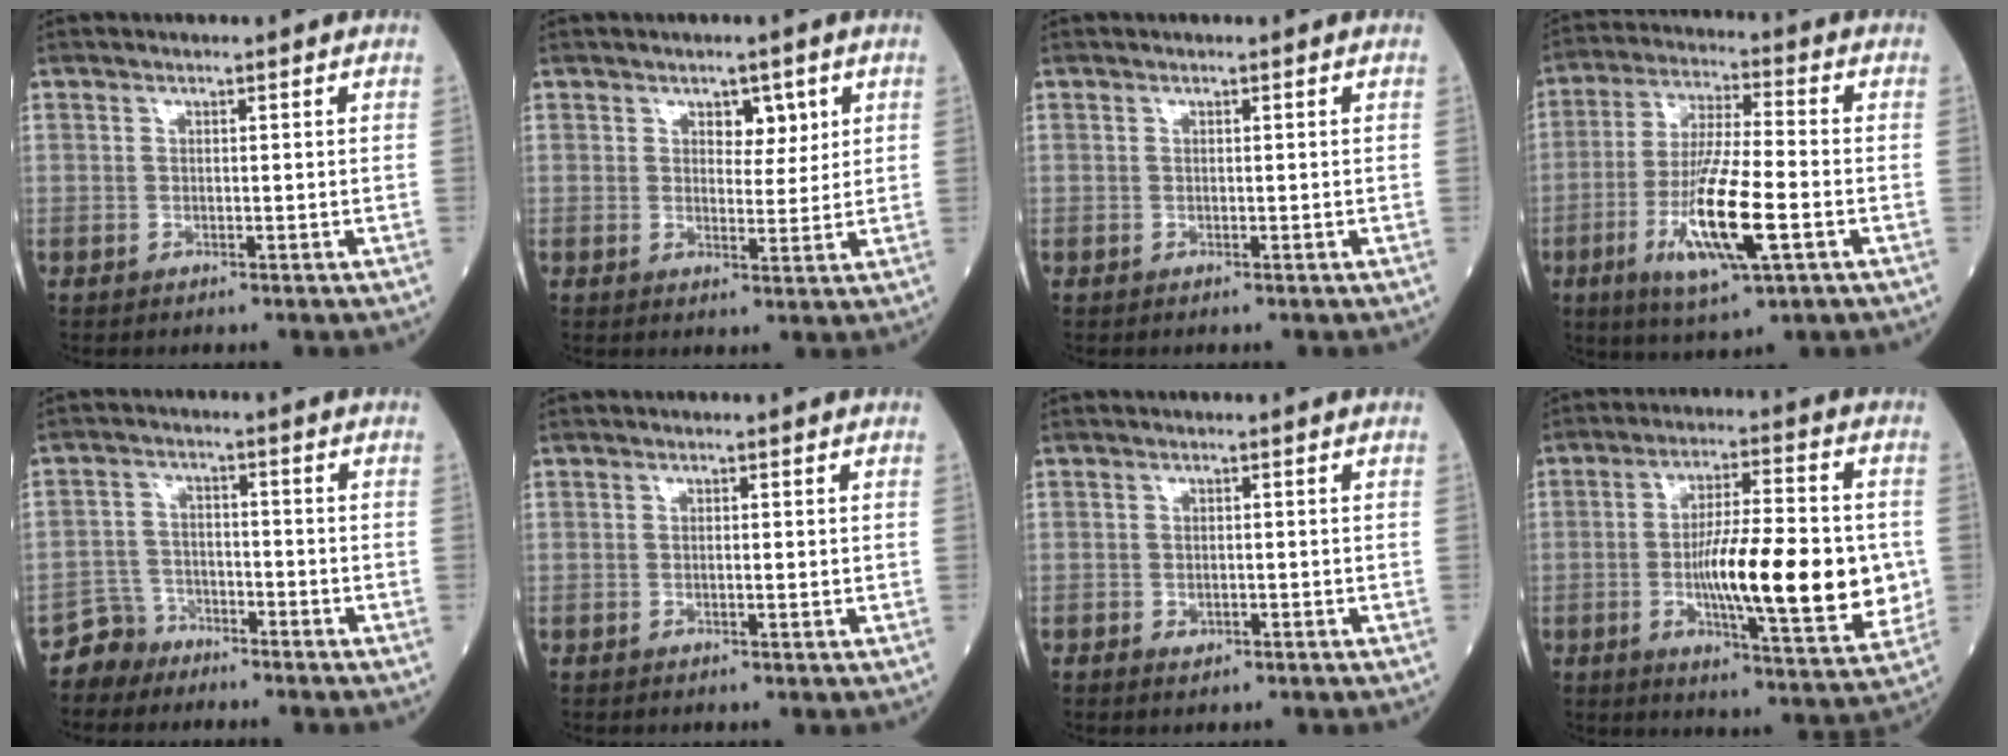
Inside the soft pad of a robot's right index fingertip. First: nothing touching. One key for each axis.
{"total": 3.5, "fx": 1.8, "fy": 2.0, "fz": 2.3, "tx": -0.022, "ty": 0.001, "tz": 0.025}
{"total": 0.0}
{"total": 13.6, "fx": -4.2, "fy": 1.8, "fz": 12.8, "tx": -0.252, "ty": -0.018, "tz": -0.071}
{"total": 4.4, "fx": -3.7, "fy": 2.3, "fz": -0.7, "tx": 0.015, "ty": 0.005, "tz": -0.073}
{"total": 0.7, "fx": 0.0, "fy": 0.2, "fz": 0.7, "tx": -0.013, "ty": -0.001, "tz": 0.000}
{"total": 1.3, "fx": -0.7, "fy": 0.8, "fz": 0.7, "tx": -0.011, "ty": 0.001, "tz": -0.006}
{"total": 17.7, "fx": -1.9, "fy": 3.4, "fz": 17.2, "tx": -0.271, "ty": -0.006, "tz": -0.027}